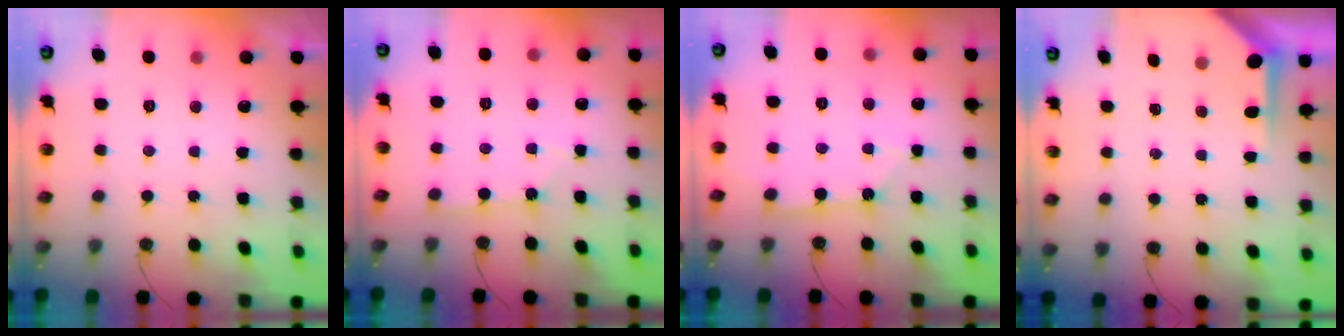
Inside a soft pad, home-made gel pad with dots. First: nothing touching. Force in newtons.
{"total": 1.5, "press": 1.5, "slide": 0.2}
{"total": 5.0, "press": 5.0, "slide": 0.3}
{"total": 3.7, "press": 3.6, "slide": 0.4}